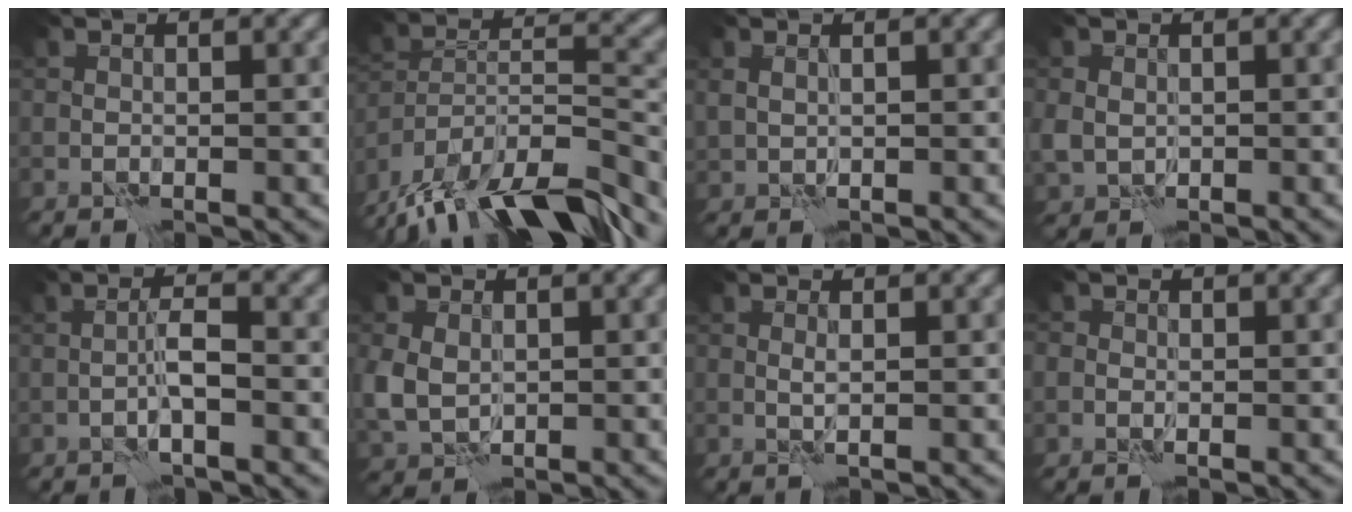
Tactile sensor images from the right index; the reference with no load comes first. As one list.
[{"total": 15.1, "force": [-12.4, 4.3, 7.4], "torque": [-0.142, -0.001, -0.190]}, {"total": 0.9, "force": [0.6, 0.4, 0.6], "torque": [-0.015, -0.002, 0.016]}, {"total": 2.4, "force": [-0.1, 2.0, 1.3], "torque": [-0.034, -0.009, -0.001]}, {"total": 1.9, "force": [-0.5, 0.0, 1.8], "torque": [-0.034, 0.010, -0.013]}, {"total": 3.9, "force": [0.0, 3.1, 2.5], "torque": [-0.066, -0.006, -0.003]}, {"total": 0.8, "force": [0.4, -0.2, 0.6], "torque": [-0.016, -0.001, 0.007]}, {"total": 0.5, "force": [-0.1, 0.5, 0.2], "torque": [-0.003, 0.001, -0.005]}]